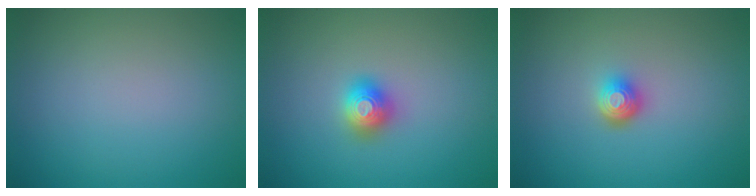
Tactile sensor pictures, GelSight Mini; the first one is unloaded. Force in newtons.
{"total": 2.0, "press": 2.0, "slide": 0.1}
{"total": 1.9, "press": 1.4, "slide": 1.2}